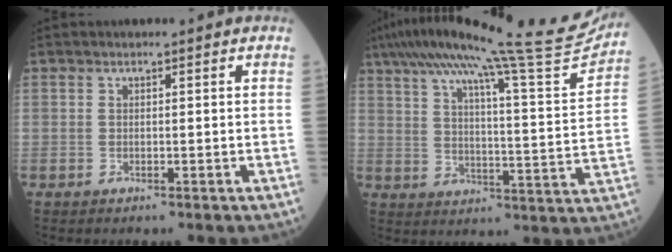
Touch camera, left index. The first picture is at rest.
{"total": 25.5, "force": [22.4, -0.8, 12.2], "torque": [-0.198, -0.042, 0.297]}